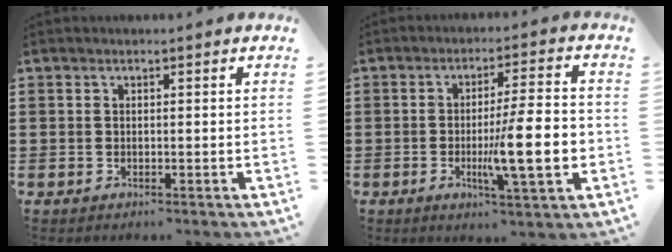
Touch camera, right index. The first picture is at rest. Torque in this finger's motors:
{"motor_torque": [2.14, 0.00, 0.90, 0.21]}